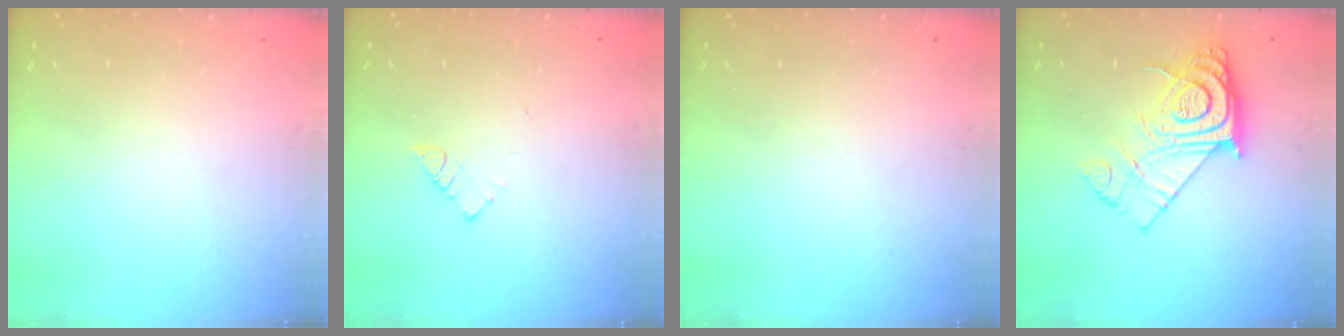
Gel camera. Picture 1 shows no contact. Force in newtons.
{"total": 3.9, "press": 3.9, "slide": 0.2}
{"total": 0.0}
{"total": 14.6, "press": 14.5, "slide": 0.9}